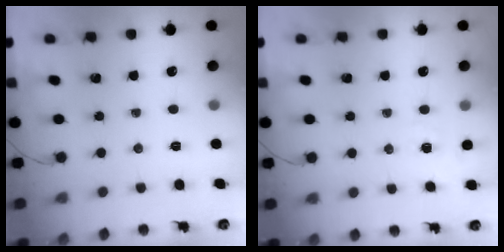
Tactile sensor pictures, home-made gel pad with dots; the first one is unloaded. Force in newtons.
{"total": 1.7, "press": 0.9, "slide": 1.4}